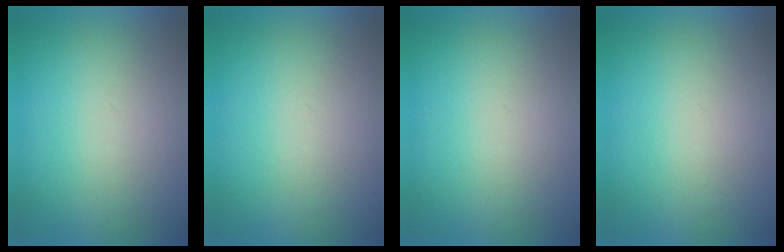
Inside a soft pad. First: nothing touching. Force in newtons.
{"total": 0.0}
{"total": 1.2}
{"total": 1.0}